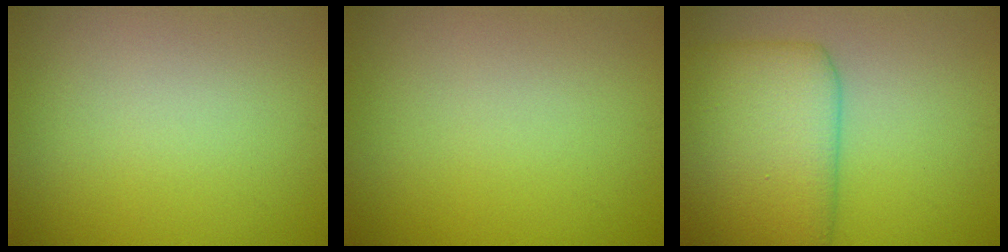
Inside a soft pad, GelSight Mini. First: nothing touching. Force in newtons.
{"total": 0.0}
{"total": 8.3, "press": 8.3, "slide": 0.2}